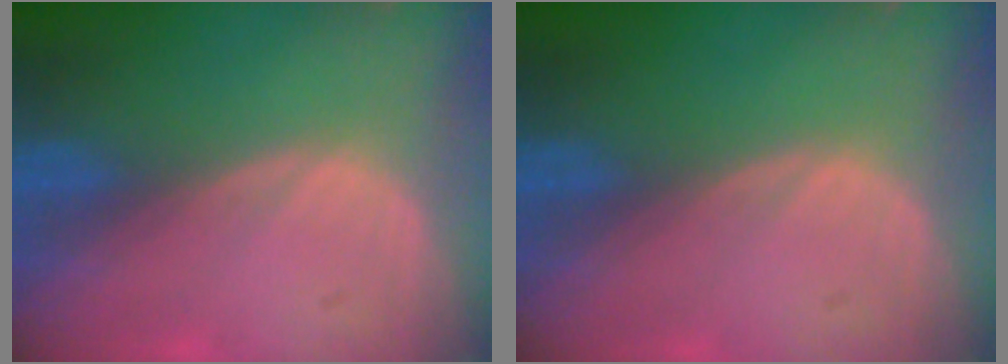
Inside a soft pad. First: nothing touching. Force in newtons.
{"total": 0.0}